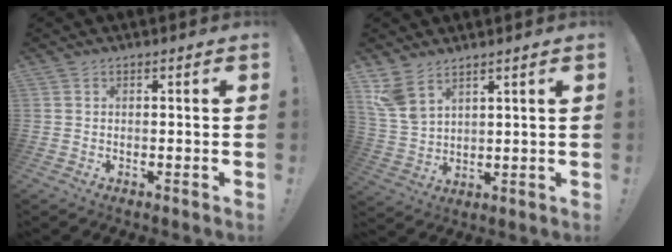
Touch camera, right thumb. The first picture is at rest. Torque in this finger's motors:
{"motor_torque": [0.21, 0.22, 0.76, 0.55, 0.06]}